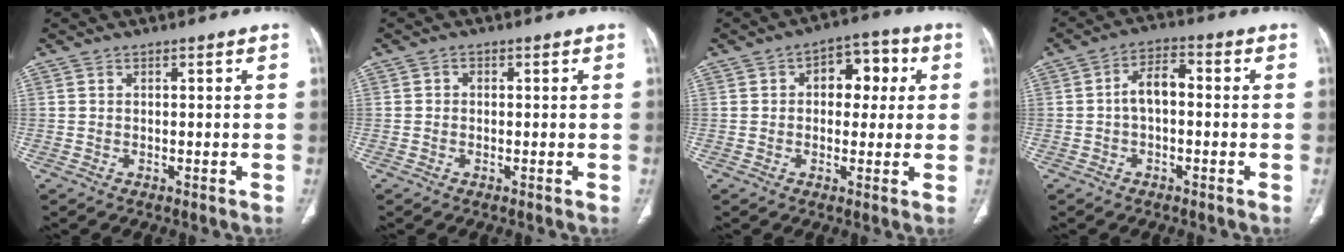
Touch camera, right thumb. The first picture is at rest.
{"total": 0.8, "force": [0.0, 0.7, 0.4], "torque": [-0.002, 0.003, -0.005]}
{"total": 8.6, "force": [1.8, 5.7, 6.2], "torque": [-0.042, 0.017, 0.020]}
{"total": 5.5, "force": [-0.4, 3.1, 4.6], "torque": [-0.074, 0.024, -0.017]}